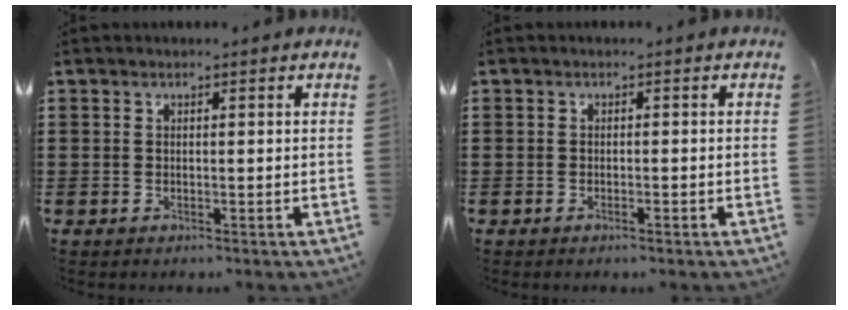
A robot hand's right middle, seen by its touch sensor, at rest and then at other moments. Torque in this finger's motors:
{"motor_torque": [-0.37, -0.05, 0.04, 0.00]}